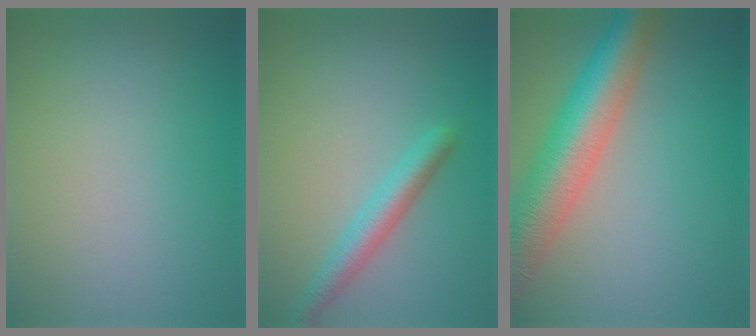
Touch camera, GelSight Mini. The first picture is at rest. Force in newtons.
{"total": 2.9, "press": 2.9, "slide": 0.1}
{"total": 9.3, "press": 9.3, "slide": 0.3}